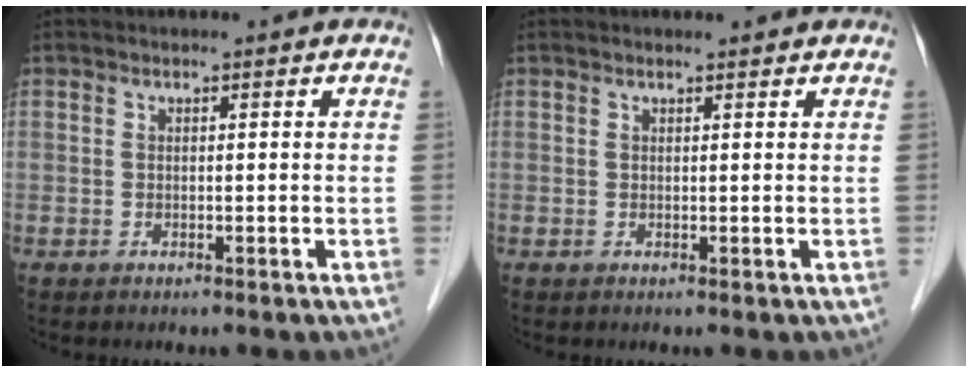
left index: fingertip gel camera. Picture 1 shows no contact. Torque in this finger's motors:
{"motor_torque": [0.21, -0.10, 0.05, -0.01]}